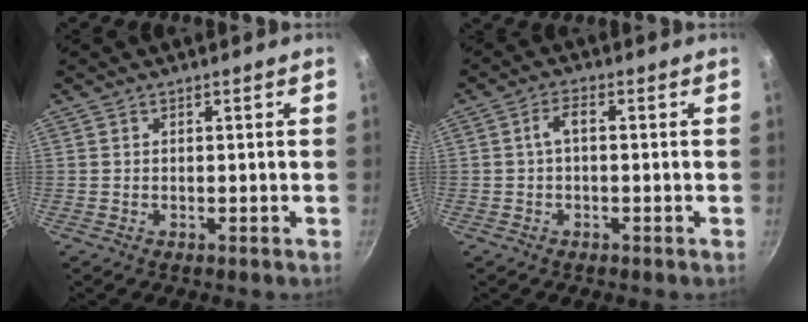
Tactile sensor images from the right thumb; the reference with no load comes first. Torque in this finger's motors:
{"motor_torque": [0.01, 1.01, 0.25, 0.47, -0.01]}